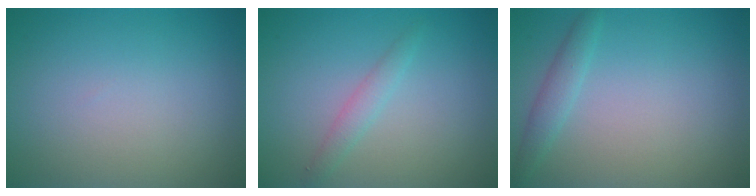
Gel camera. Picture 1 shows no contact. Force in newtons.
{"total": 1.1, "press": 1.1, "slide": 0.1}
{"total": 1.6, "press": 1.6, "slide": 0.1}